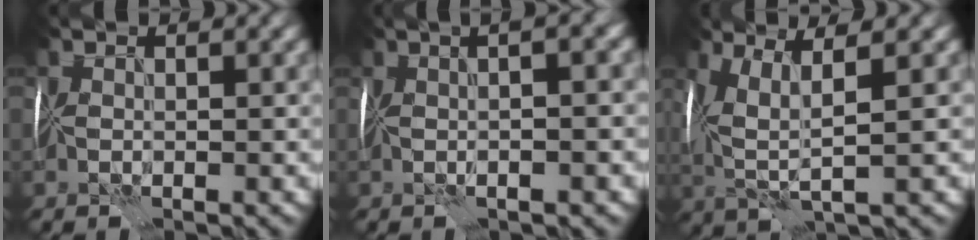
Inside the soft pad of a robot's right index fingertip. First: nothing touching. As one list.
[{"total": 8.6, "force": [2.0, 3.9, 7.4], "torque": [-0.034, 0.039, -0.009]}, {"total": 5.2, "force": [1.4, 1.5, 4.7], "torque": [-0.112, 0.003, 0.028]}]